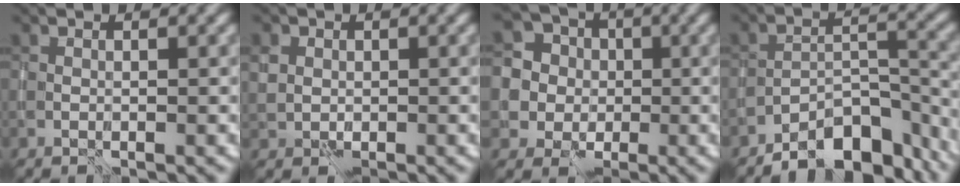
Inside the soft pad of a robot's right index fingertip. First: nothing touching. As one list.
[{"total": 1.8, "force": [0.6, 1.6, 0.3], "torque": [-0.011, 0.003, 0.010]}, {"total": 8.6, "force": [0.6, 8.3, 2.1], "torque": [-0.068, 0.020, -0.001]}, {"total": 7.4, "force": [-6.3, 2.4, 3.0], "torque": [-0.033, 0.004, -0.110]}]